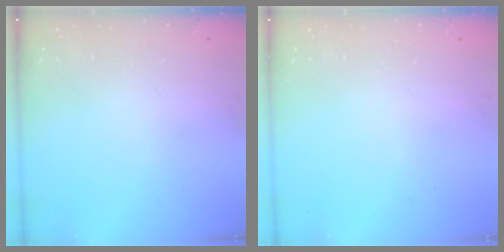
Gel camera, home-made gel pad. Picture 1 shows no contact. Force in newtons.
{"total": 0.0}